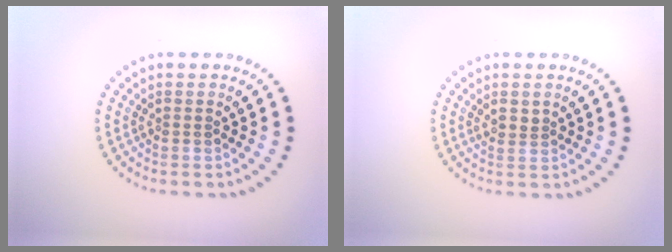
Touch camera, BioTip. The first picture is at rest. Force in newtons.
{"total": 1.4, "press": 1.2, "slide": 0.8}